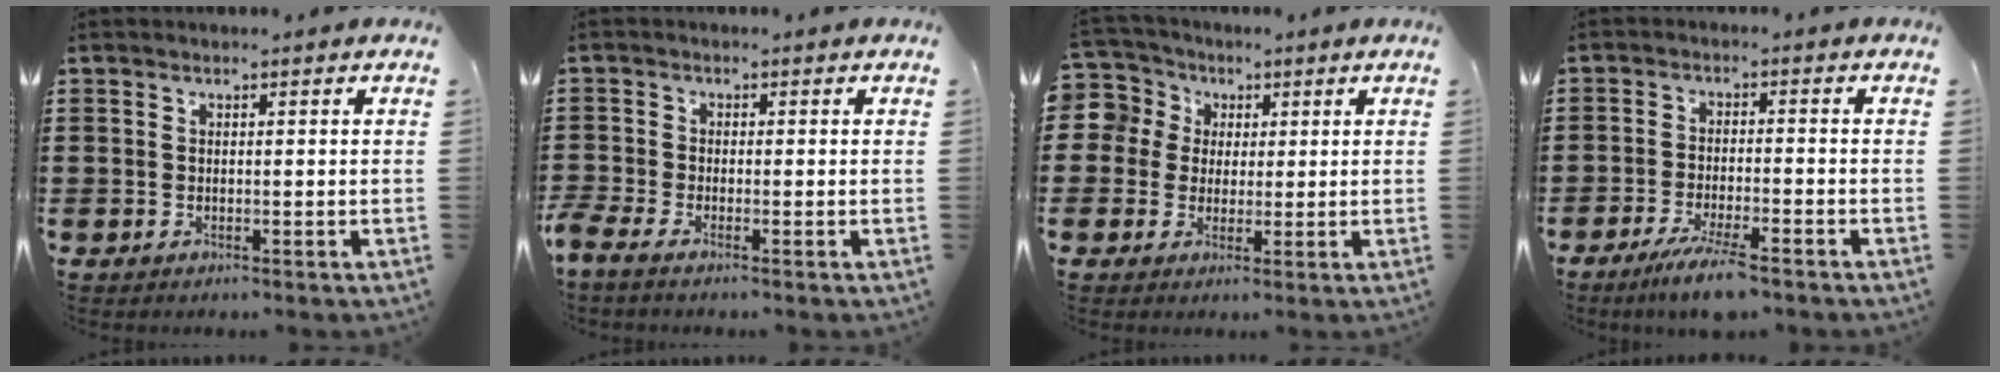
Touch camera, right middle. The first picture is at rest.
{"total": 1.6, "force": [-1.3, 0.5, 0.7], "torque": [-0.029, 0.000, -0.031]}
{"total": 5.2, "force": [1.0, 5.1, -0.1], "torque": [-0.040, 0.004, 0.011]}
{"total": 5.5, "force": [-4.2, 0.3, 3.5], "torque": [-0.067, -0.012, -0.076]}